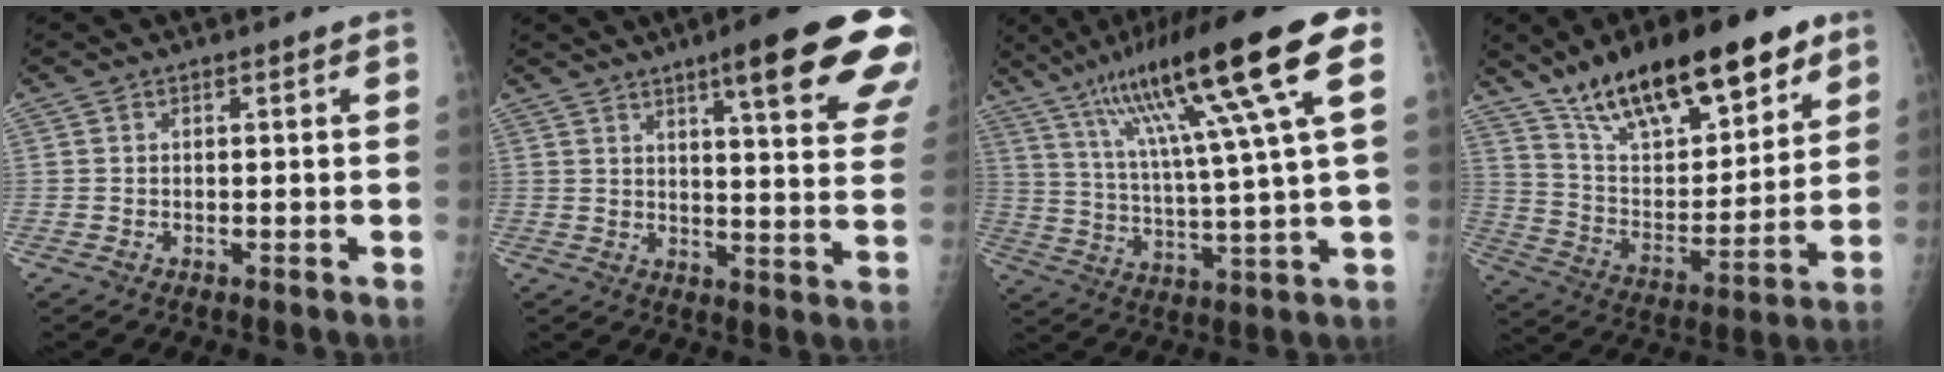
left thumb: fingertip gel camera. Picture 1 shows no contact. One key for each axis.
{"total": 20.6, "fx": 12.4, "fy": 3.4, "fz": 16.1, "tx": -0.188, "ty": -0.046, "tz": 0.151}
{"total": 21.2, "fx": 9.6, "fy": 1.2, "fz": 18.9, "tx": -0.323, "ty": -0.004, "tz": 0.161}
{"total": 24.8, "fx": 16.1, "fy": 9.6, "fz": 16.3, "tx": -0.224, "ty": -0.045, "tz": 0.275}